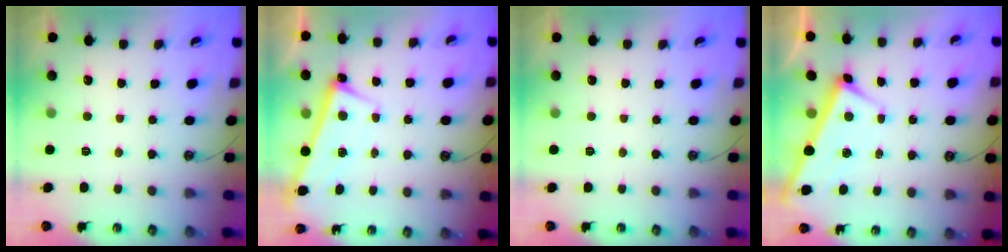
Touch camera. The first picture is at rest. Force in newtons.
{"total": 2.8, "press": 2.7, "slide": 0.5}
{"total": 0.0}
{"total": 3.1, "press": 3.1, "slide": 0.0}